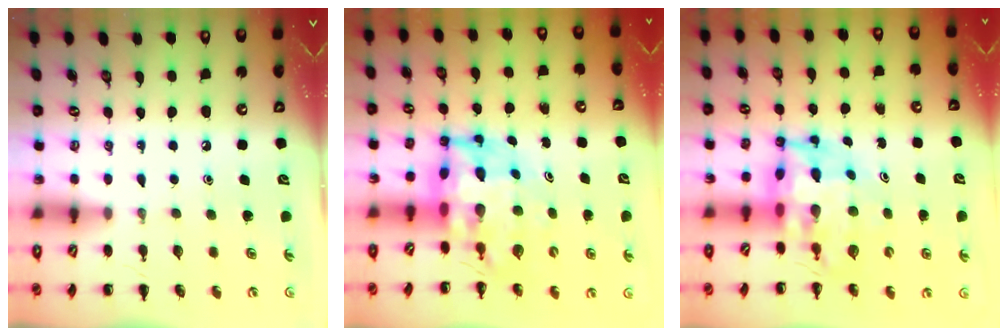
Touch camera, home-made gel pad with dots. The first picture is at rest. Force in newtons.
{"total": 8.4, "press": 7.9, "slide": 2.6}
{"total": 7.2, "press": 6.8, "slide": 2.3}